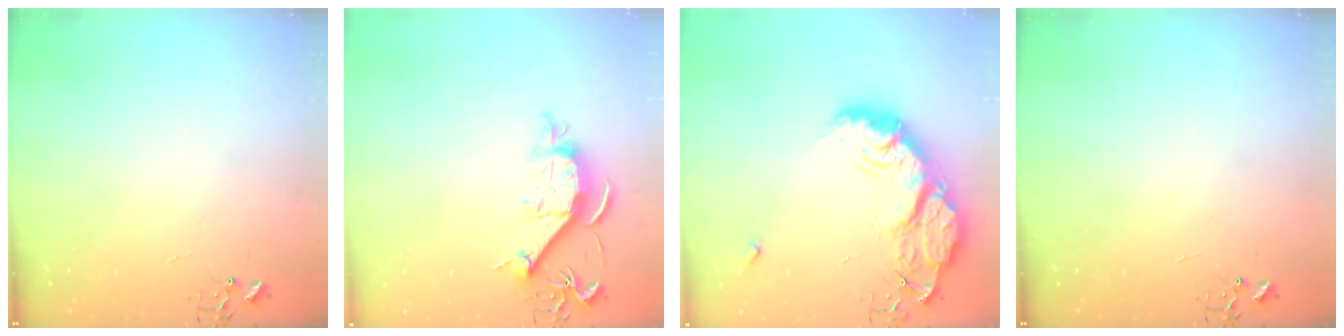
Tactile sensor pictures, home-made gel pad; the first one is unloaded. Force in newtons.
{"total": 10.6, "press": 10.6, "slide": 0.8}
{"total": 25.2, "press": 25.1, "slide": 2.0}
{"total": 0.0}